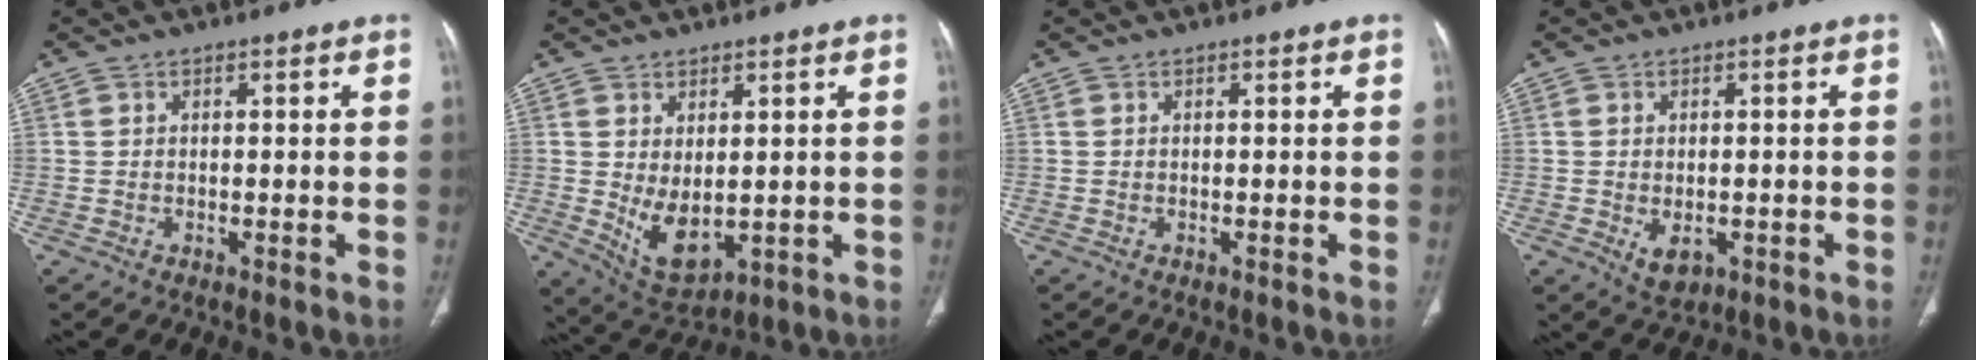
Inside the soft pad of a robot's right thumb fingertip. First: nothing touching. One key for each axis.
{"total": 8.0, "fx": -0.1, "fy": 4.5, "fz": 6.6, "tx": -0.101, "ty": -0.015, "tz": 0.024}
{"total": 0.0}
{"total": 4.1, "fx": -1.1, "fy": 2.7, "fz": 2.9, "tx": -0.041, "ty": -0.001, "tz": -0.004}